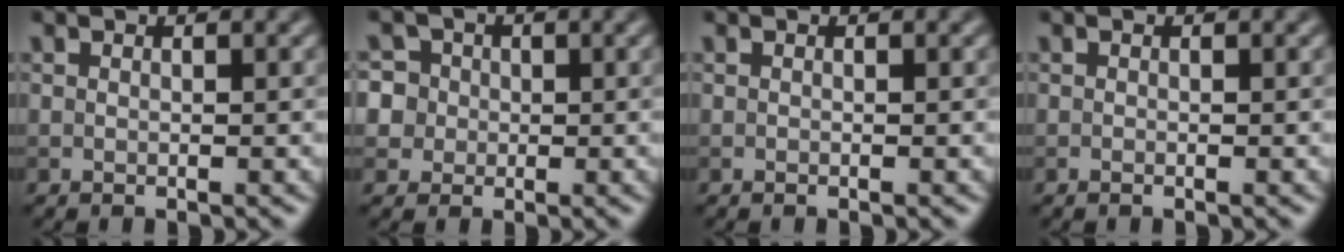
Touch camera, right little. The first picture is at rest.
{"total": 6.3, "force": [1.6, 5.7, 2.1], "torque": [-0.040, 0.043, 0.002]}
{"total": 0.0}
{"total": 0.0}